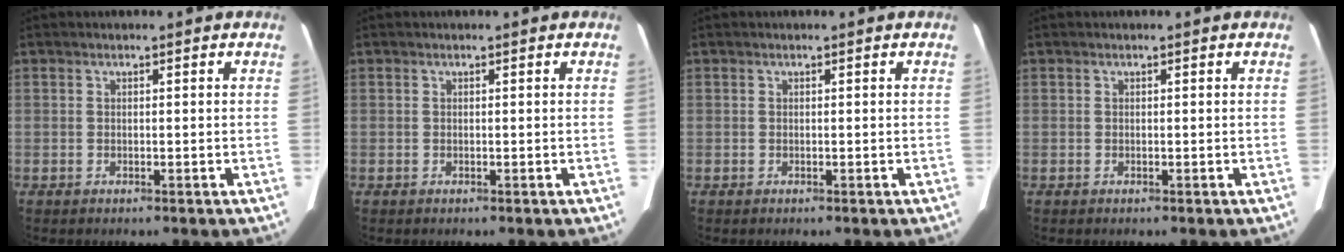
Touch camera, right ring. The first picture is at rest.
{"total": 0.0}
{"total": 0.0}
{"total": 0.0}